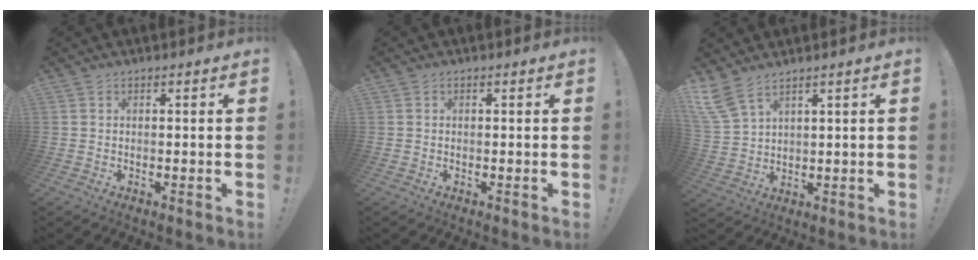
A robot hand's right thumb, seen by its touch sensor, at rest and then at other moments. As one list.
[{"total": 0.0}, {"total": 7.2, "force": [5.5, 2.5, 3.8], "torque": [-0.094, -0.024, 0.110]}]